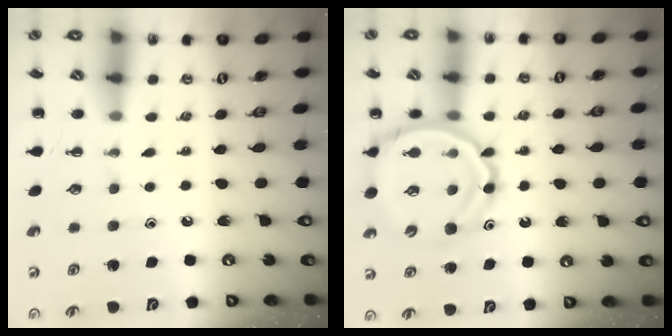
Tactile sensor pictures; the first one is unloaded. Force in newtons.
{"total": 12.3, "press": 11.8, "slide": 3.3}